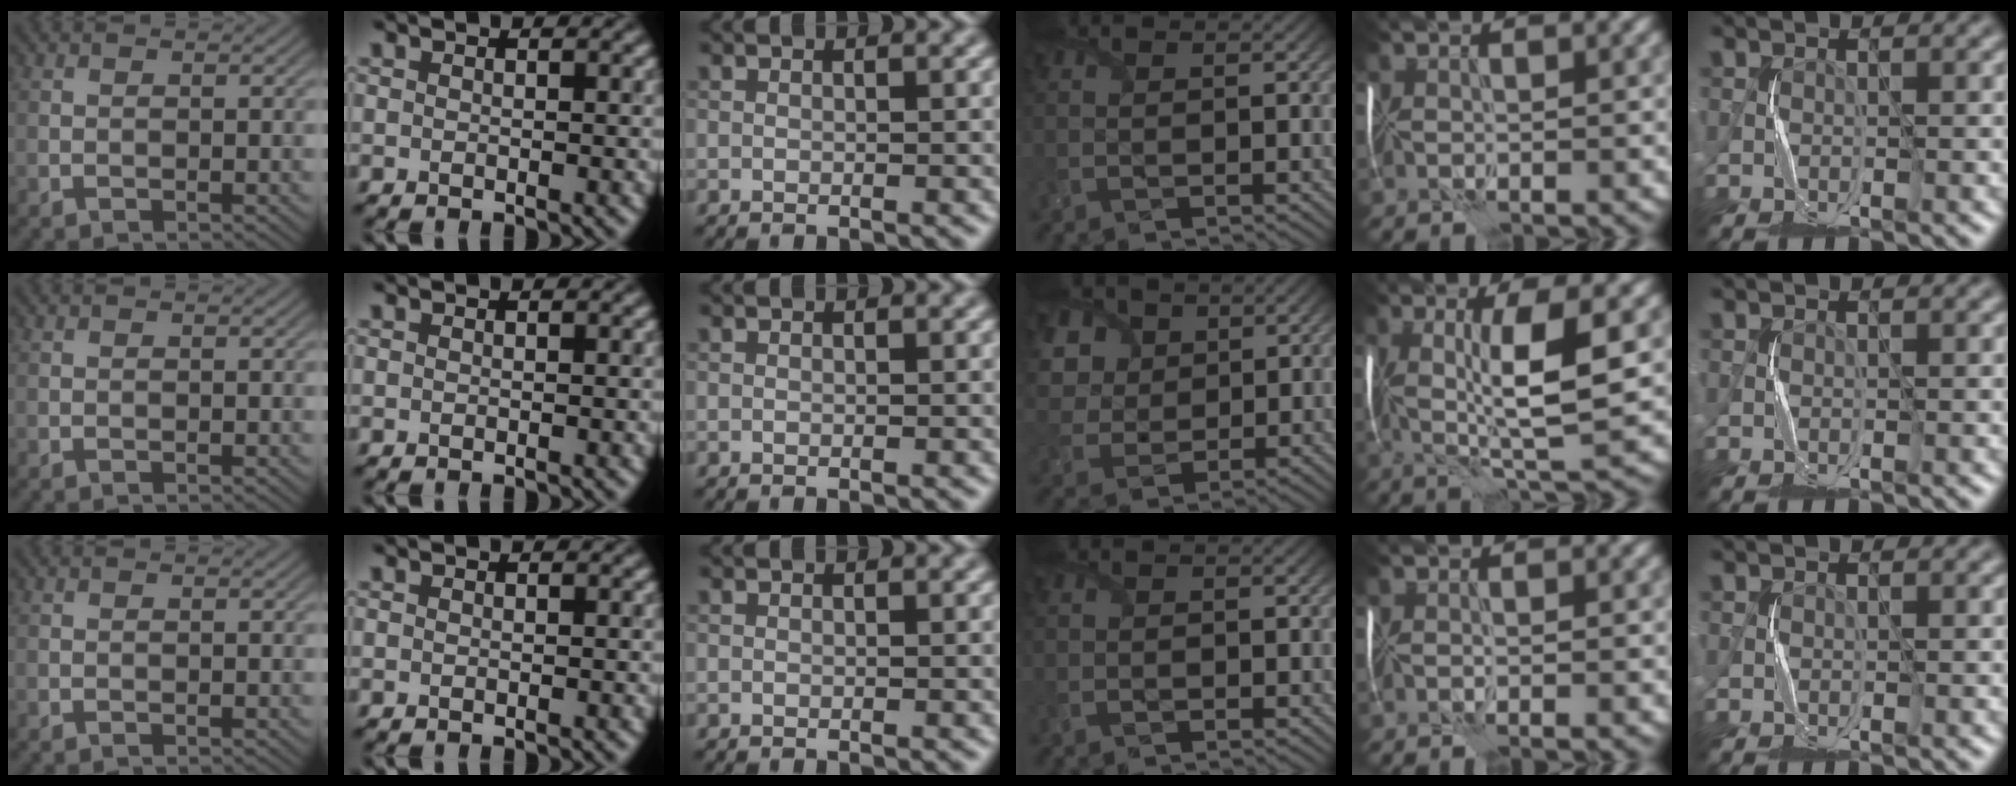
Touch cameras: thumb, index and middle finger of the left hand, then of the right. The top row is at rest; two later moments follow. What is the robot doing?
{"motion": "fold", "object": "plastic wrap"}